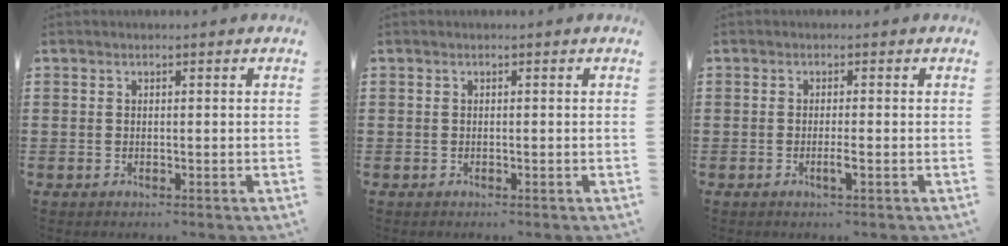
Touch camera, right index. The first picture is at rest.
{"total": 0.0}
{"total": 1.9, "force": [-0.7, 0.1, 1.8], "torque": [-0.030, -0.001, -0.014]}